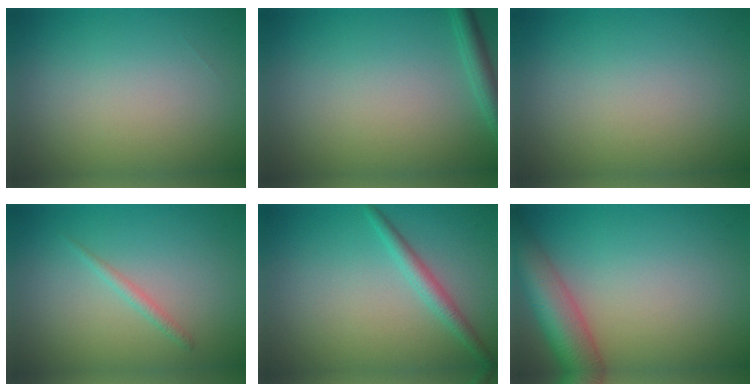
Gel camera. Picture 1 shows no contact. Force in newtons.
{"total": 1.9, "press": 1.9, "slide": 0.1}
{"total": 0.0}
{"total": 1.0, "press": 1.0, "slide": 0.1}
{"total": 2.0, "press": 2.0, "slide": 0.1}
{"total": 7.4, "press": 7.4, "slide": 0.5}